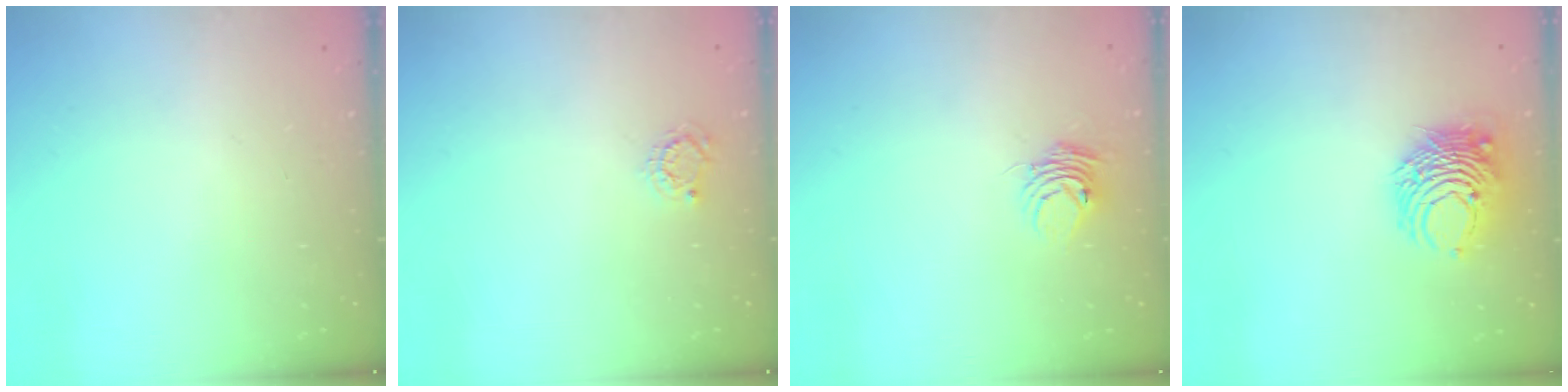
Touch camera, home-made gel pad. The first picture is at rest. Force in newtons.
{"total": 2.5, "press": 2.5, "slide": 0.4}
{"total": 4.8, "press": 4.8, "slide": 0.3}
{"total": 8.4, "press": 8.4, "slide": 0.5}